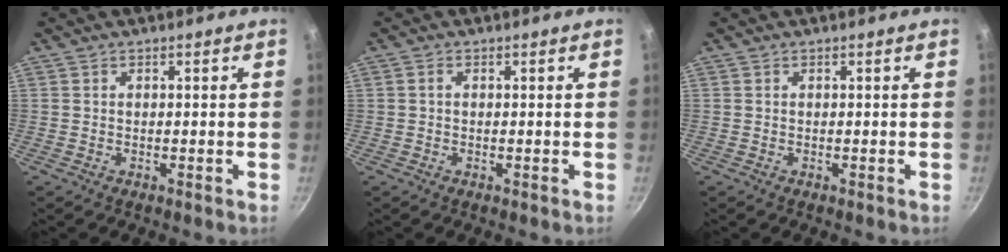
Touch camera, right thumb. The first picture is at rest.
{"total": 0.8, "force": [0.1, 0.6, 0.6], "torque": [-0.010, 0.005, 0.001]}
{"total": 0.0}